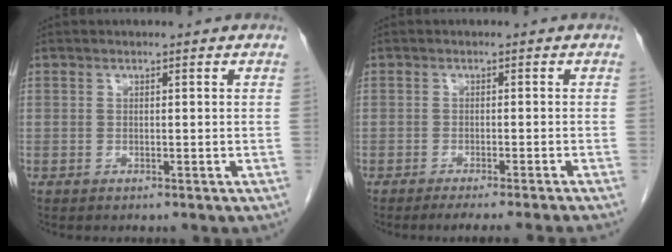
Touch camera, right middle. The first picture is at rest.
{"total": 7.9, "force": [-6.9, -1.1, 3.6], "torque": [-0.023, -0.018, -0.092]}